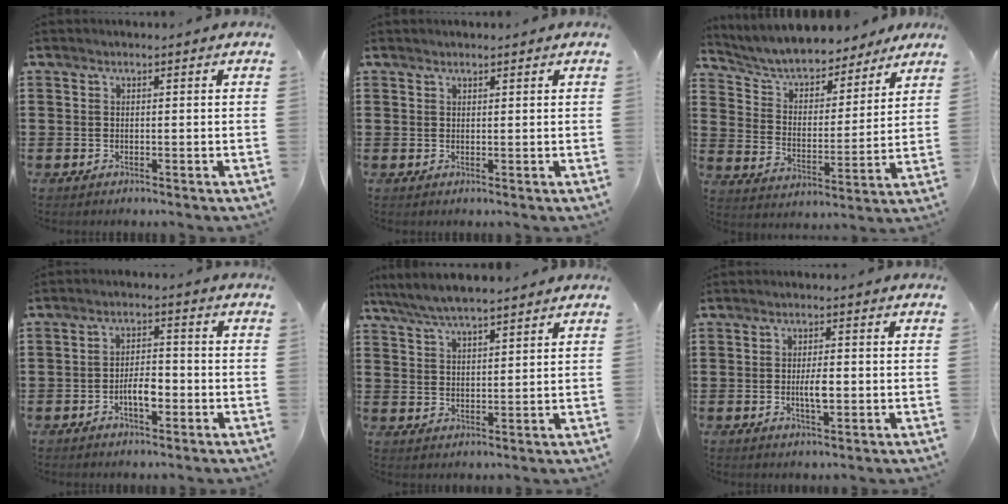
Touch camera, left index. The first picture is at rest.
{"total": 0.9, "force": [0.8, 0.2, 0.2], "torque": [-0.005, -0.001, 0.016]}
{"total": 6.3, "force": [6.0, 1.3, 1.4], "torque": [-0.058, -0.040, 0.102]}
{"total": 4.6, "force": [-1.6, 1.8, 4.0], "torque": [-0.076, 0.005, -0.030]}
{"total": 5.2, "force": [4.8, 0.7, 2.0], "torque": [-0.053, -0.013, 0.087]}
{"total": 3.7, "force": [-0.4, 1.2, 3.5], "torque": [-0.063, 0.002, -0.007]}